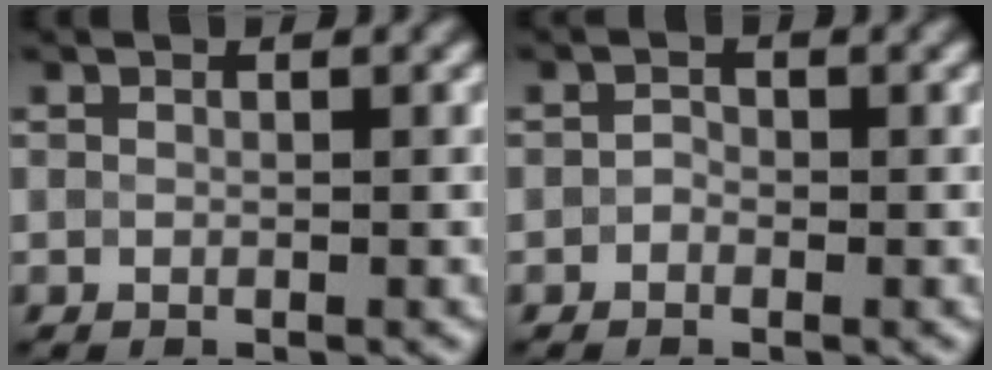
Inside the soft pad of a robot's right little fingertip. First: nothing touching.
{"total": 0.7, "force": [-0.4, 0.5, 0.3], "torque": [-0.006, 0.003, -0.010]}